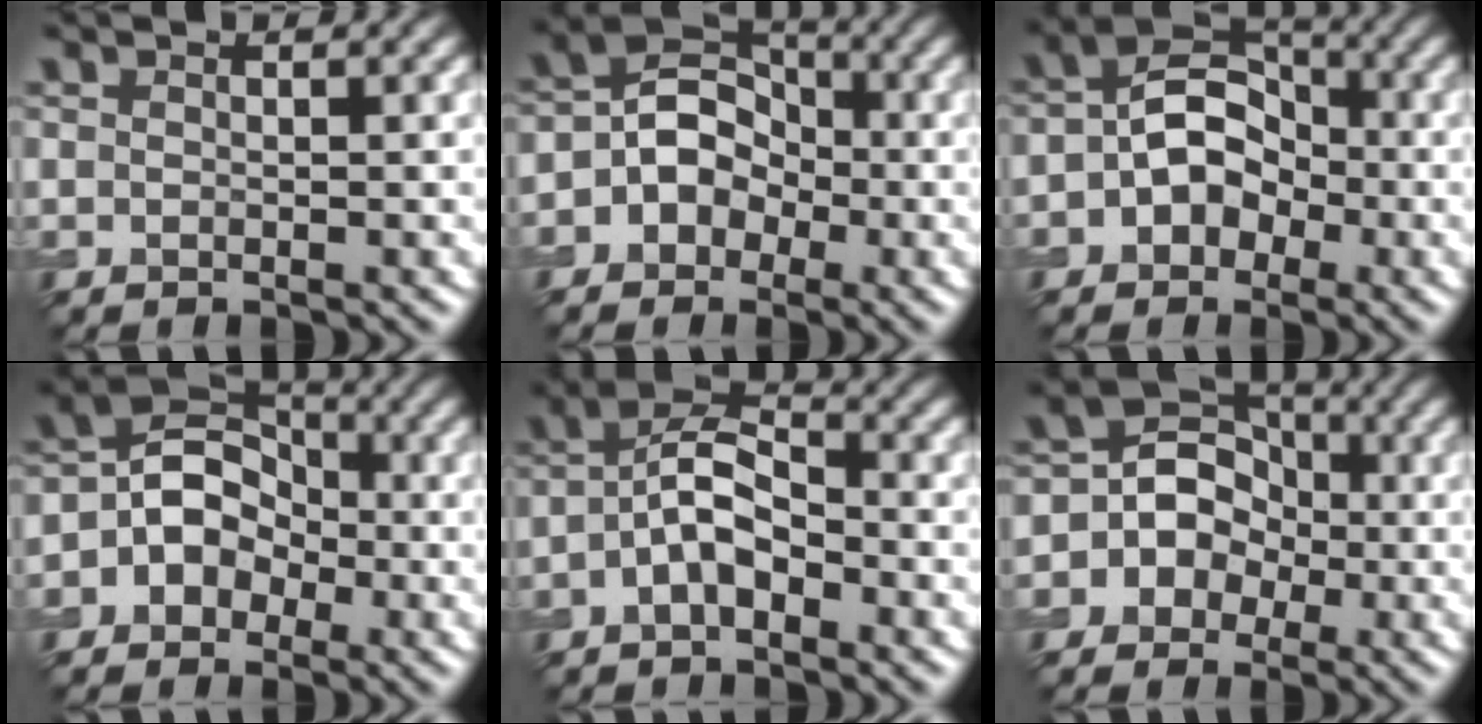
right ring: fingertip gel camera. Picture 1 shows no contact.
{"total": 5.2, "force": [-0.8, 4.4, 2.7], "torque": [-0.013, 0.016, -0.030]}
{"total": 5.5, "force": [-1.0, 4.2, 3.5], "torque": [-0.030, 0.012, -0.027]}
{"total": 5.7, "force": [-1.0, 4.9, 2.9], "torque": [-0.015, 0.021, -0.036]}
{"total": 4.4, "force": [-1.5, 2.2, 3.6], "torque": [-0.066, 0.015, -0.034]}
{"total": 6.9, "force": [-1.0, 6.4, 2.5], "torque": [-0.015, 0.036, -0.047]}